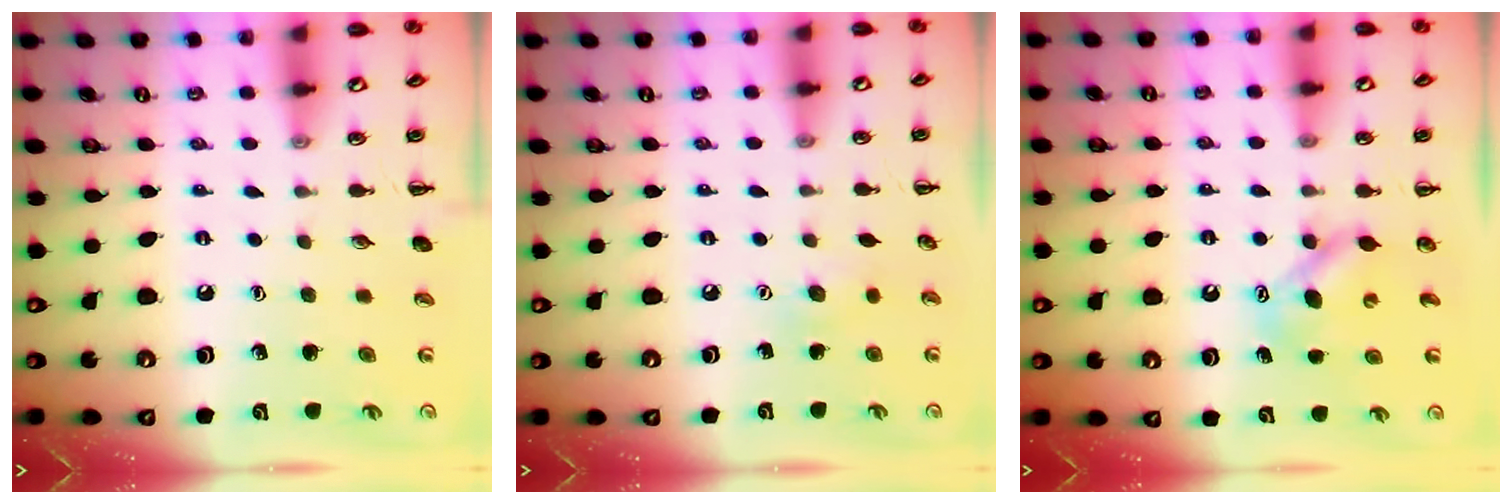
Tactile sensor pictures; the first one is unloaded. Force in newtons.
{"total": 5.3, "press": 5.1, "slide": 1.2}
{"total": 6.1, "press": 6.1, "slide": 0.3}